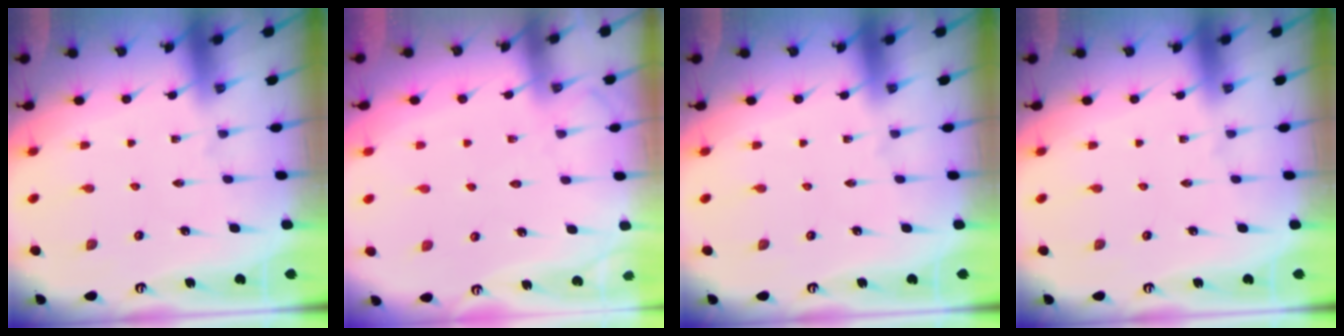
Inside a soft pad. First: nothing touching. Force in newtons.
{"total": 3.9, "press": 3.9, "slide": 0.6}
{"total": 0.0}
{"total": 0.0}